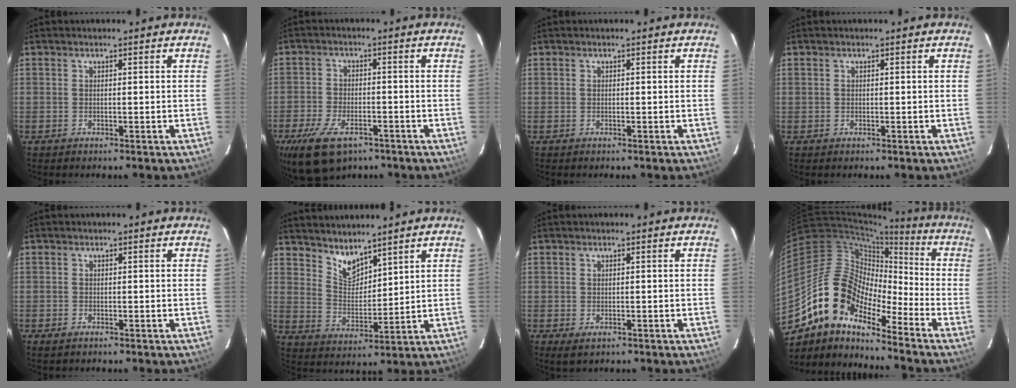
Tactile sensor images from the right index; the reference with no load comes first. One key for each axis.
{"total": 12.3, "fx": -7.7, "fy": 6.1, "fz": 7.3, "tx": -0.168, "ty": -0.022, "tz": -0.133}
{"total": 0.0}
{"total": 0.0}
{"total": 1.1, "fx": -0.8, "fy": 0.6, "fz": 0.5, "tx": -0.008, "ty": -0.002, "tz": -0.017}
{"total": 6.5, "fx": 5.5, "fy": 2.3, "fz": 2.4, "tx": -0.036, "ty": -0.004, "tz": 0.110}
{"total": 2.3, "fx": -1.1, "fy": 1.3, "fz": 1.5, "tx": -0.027, "ty": -0.008, "tz": -0.015}
{"total": 14.8, "fx": -10.9, "fy": 6.2, "fz": 8.0, "tx": -0.130, "ty": 0.010, "tz": -0.221}